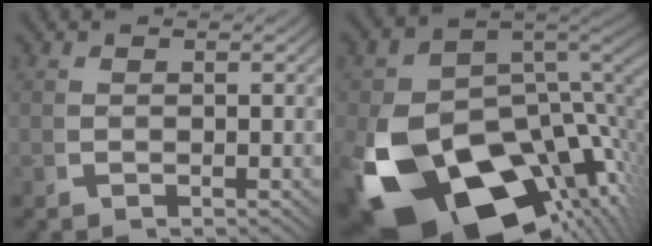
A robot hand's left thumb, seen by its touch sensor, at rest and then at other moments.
{"total": 26.5, "force": [-8.7, 16.7, 18.6], "torque": [-0.334, -0.099, -0.100]}